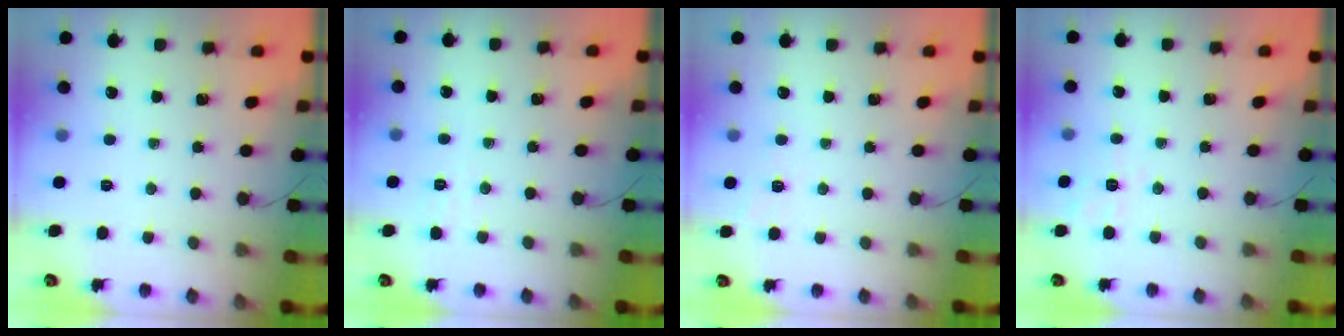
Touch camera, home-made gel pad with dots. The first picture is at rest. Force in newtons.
{"total": 1.4, "press": 0.5, "slide": 1.3}
{"total": 5.8, "press": 5.6, "slide": 1.5}
{"total": 4.8, "press": 4.3, "slide": 2.0}